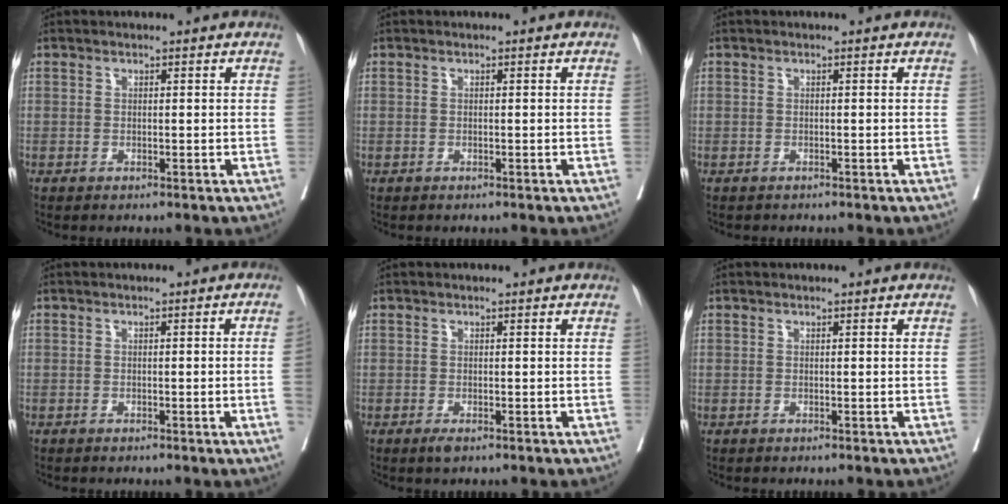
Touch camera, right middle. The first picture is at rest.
{"total": 0.0}
{"total": 1.0, "force": [-0.8, 0.5, 0.0], "torque": [-0.008, 0.001, -0.016]}
{"total": 2.1, "force": [-0.5, -0.3, 2.0], "torque": [-0.028, 0.004, -0.004]}
{"total": 1.2, "force": [-0.7, 0.3, 0.8], "torque": [-0.015, -0.003, -0.009]}
{"total": 0.0}